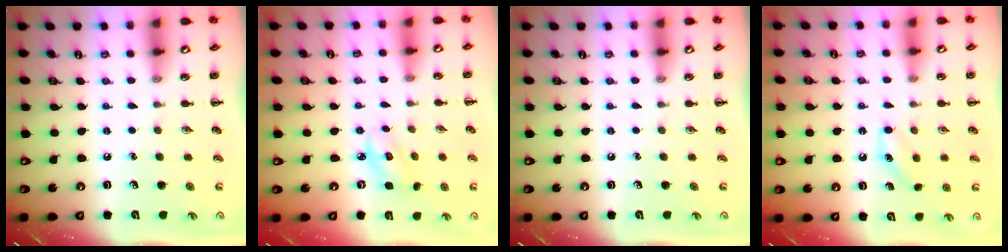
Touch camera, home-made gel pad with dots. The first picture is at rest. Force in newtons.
{"total": 2.9, "press": 2.8, "slide": 0.6}
{"total": 0.0}
{"total": 7.9, "press": 7.7, "slide": 1.9}